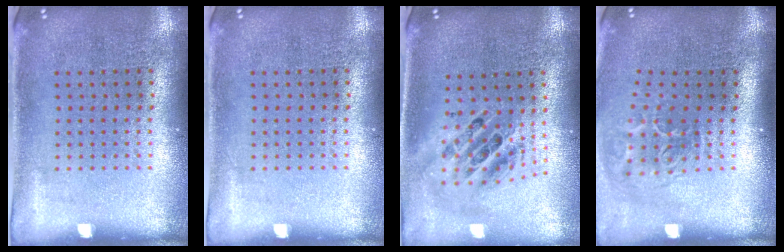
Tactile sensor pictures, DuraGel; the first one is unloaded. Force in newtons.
{"total": 0.0}
{"total": 2.0, "press": 1.6, "slide": 1.2}
{"total": 2.1, "press": 1.3, "slide": 1.6}